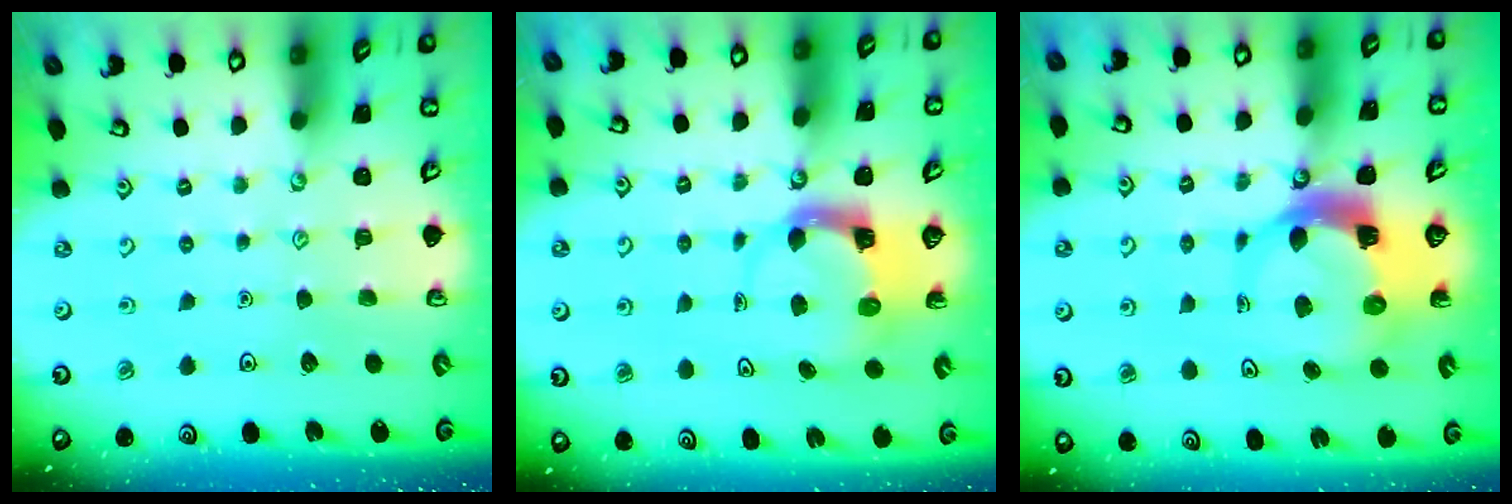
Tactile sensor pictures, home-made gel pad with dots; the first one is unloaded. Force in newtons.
{"total": 3.8, "press": 3.7, "slide": 0.5}
{"total": 7.1, "press": 7.0, "slide": 1.1}